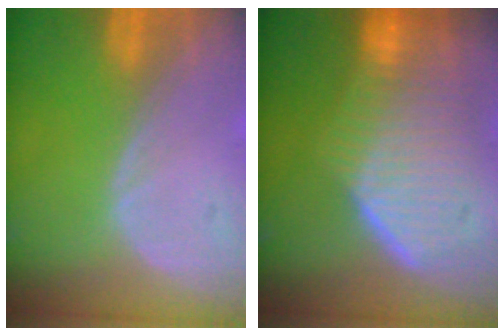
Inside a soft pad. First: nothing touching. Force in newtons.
{"total": 9.5, "press": 9.1, "slide": 3.0}